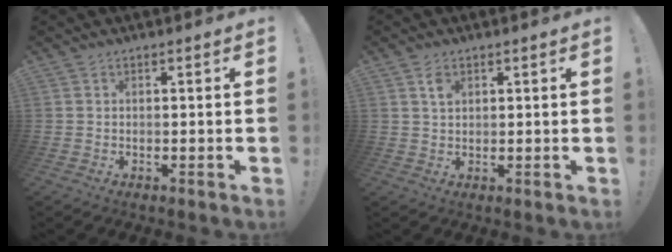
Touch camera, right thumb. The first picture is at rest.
{"total": 2.9, "force": [1.6, 1.6, 1.9], "torque": [-0.024, -0.006, 0.025]}